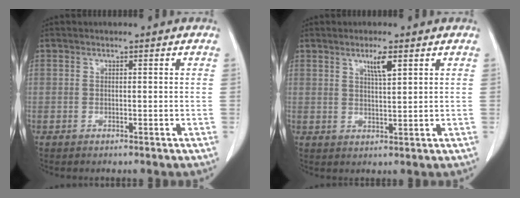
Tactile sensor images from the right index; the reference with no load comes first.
{"total": 3.4, "force": [1.9, 0.2, 2.8], "torque": [-0.051, -0.003, 0.034]}